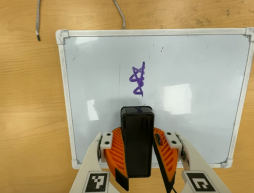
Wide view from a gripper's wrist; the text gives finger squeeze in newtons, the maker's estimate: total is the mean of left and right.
{"total": 9.2, "left": 9.3, "right": 9.0}